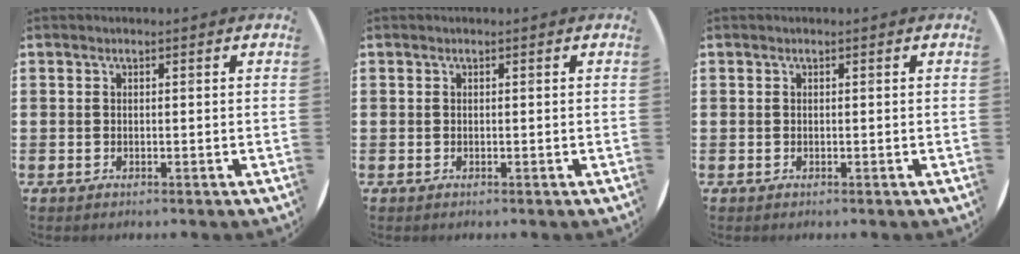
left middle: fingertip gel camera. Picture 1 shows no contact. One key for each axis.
{"total": 0.0}
{"total": 0.0}